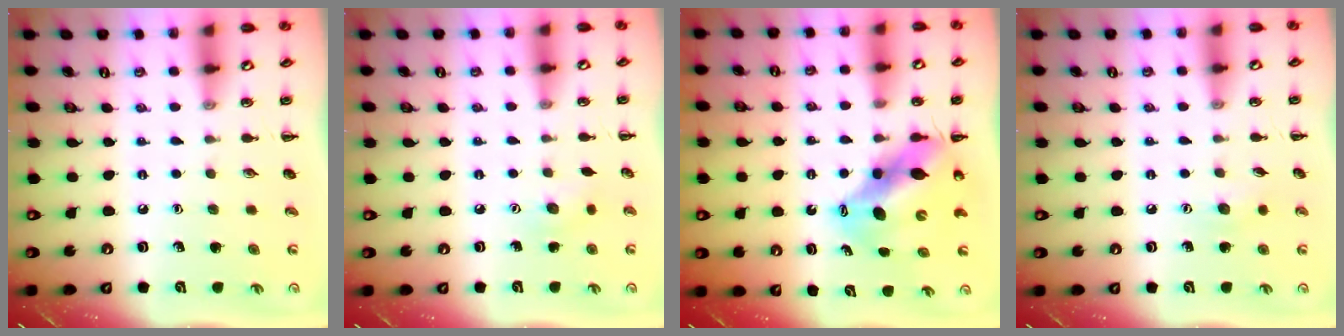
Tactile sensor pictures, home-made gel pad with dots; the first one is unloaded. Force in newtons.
{"total": 3.9, "press": 3.7, "slide": 1.0}
{"total": 12.2, "press": 11.8, "slide": 3.0}
{"total": 5.5, "press": 5.4, "slide": 1.3}